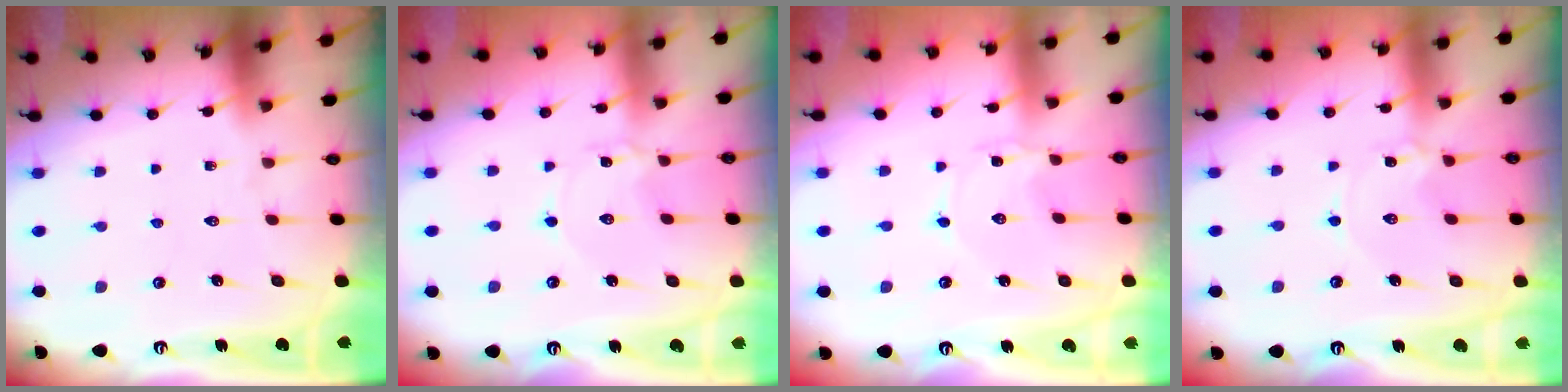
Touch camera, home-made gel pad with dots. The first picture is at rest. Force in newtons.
{"total": 1.0, "press": 1.0, "slide": 0.1}
{"total": 0.7, "press": 0.7, "slide": 0.1}
{"total": 1.9, "press": 1.9, "slide": 0.3}